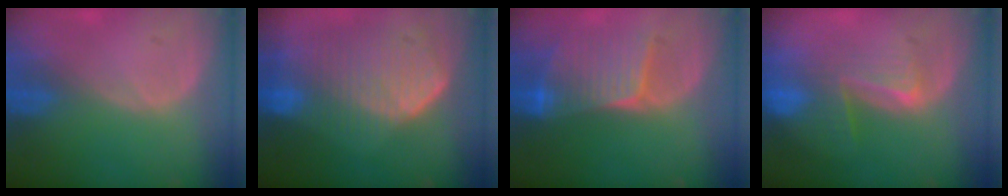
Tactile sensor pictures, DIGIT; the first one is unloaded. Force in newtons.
{"total": 10.7, "press": 9.4, "slide": 5.2}
{"total": 7.3, "press": 7.3, "slide": 1.0}
{"total": 8.2, "press": 7.1, "slide": 4.0}